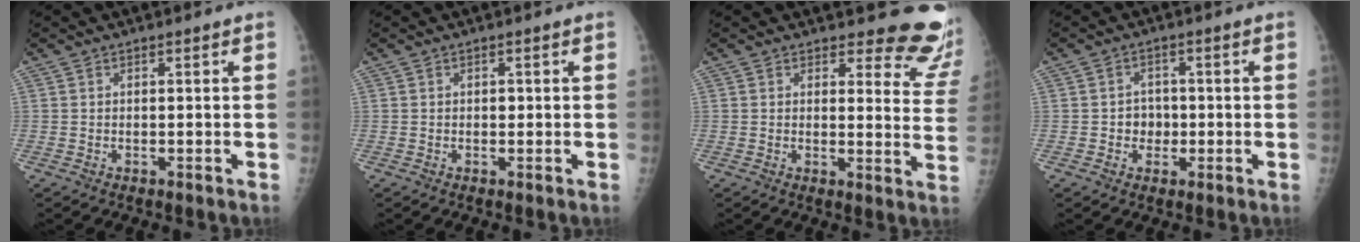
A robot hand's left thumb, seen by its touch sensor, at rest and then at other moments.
{"total": 0.7, "force": [0.1, 0.6, 0.4], "torque": [-0.002, 0.001, 0.001]}
{"total": 12.7, "force": [11.8, 3.9, 2.7], "torque": [0.016, -0.115, 0.102]}
{"total": 3.4, "force": [-0.5, 3.1, 1.4], "torque": [0.003, 0.008, -0.011]}